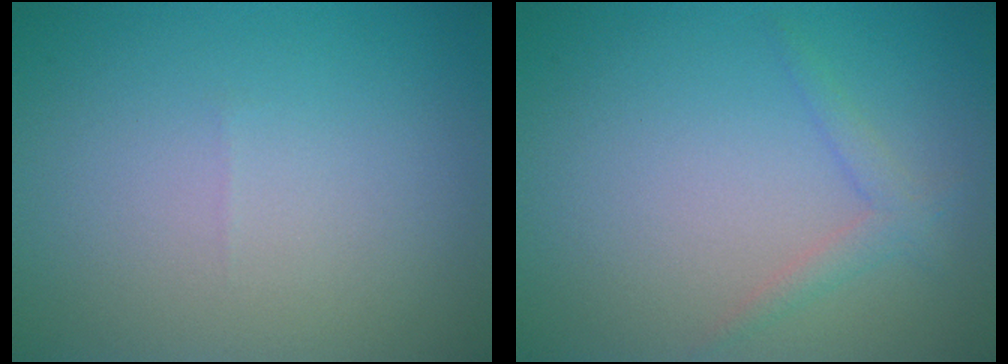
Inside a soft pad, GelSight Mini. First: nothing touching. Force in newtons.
{"total": 1.4, "press": 1.4, "slide": 0.1}